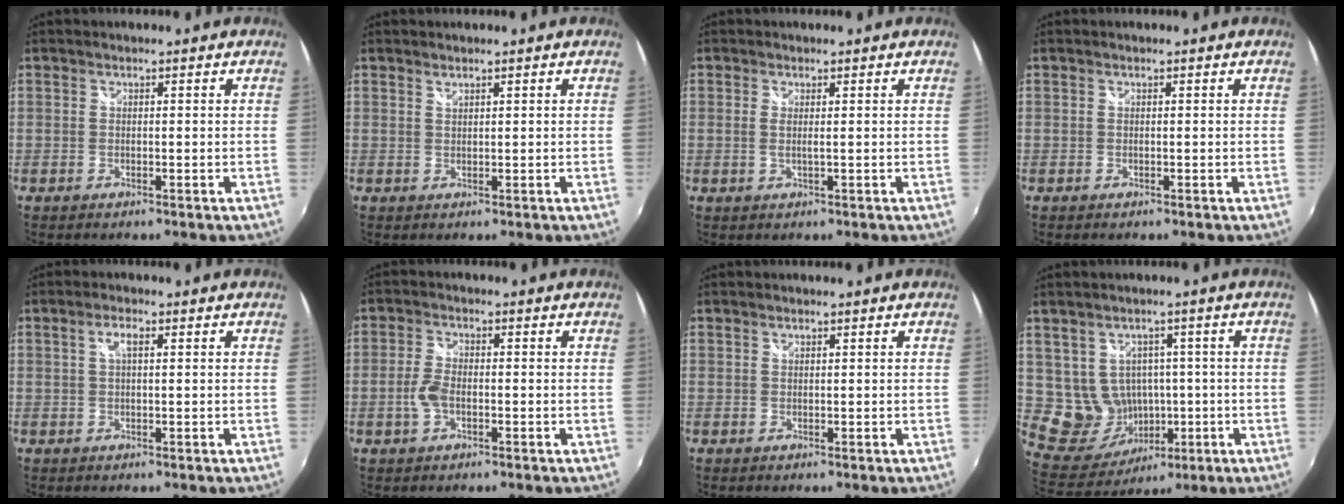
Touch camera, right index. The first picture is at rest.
{"total": 0.8, "force": [0.8, 0.1, 0.2], "torque": [-0.003, 0.000, 0.014]}
{"total": 1.2, "force": [0.4, 0.0, 1.1], "torque": [-0.024, 0.001, 0.006]}
{"total": 0.0}
{"total": 2.3, "force": [0.6, 0.7, 2.1], "torque": [-0.039, 0.005, 0.009]}
{"total": 3.9, "force": [-1.3, 2.1, 3.0], "torque": [-0.070, 0.003, -0.025]}
{"total": 0.0}
{"total": 10.2, "force": [0.3, 9.8, 3.0], "torque": [-0.083, 0.008, 0.036]}